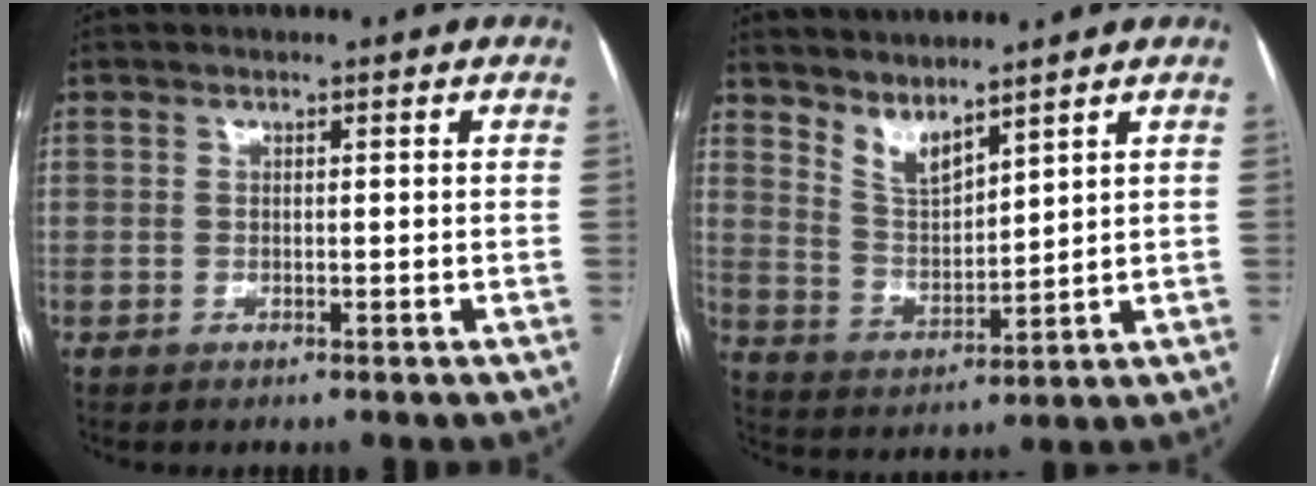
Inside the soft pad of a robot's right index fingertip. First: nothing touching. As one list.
[{"total": 5.7, "force": [5.1, 1.0, 2.4], "torque": [-0.054, -0.008, 0.115]}]